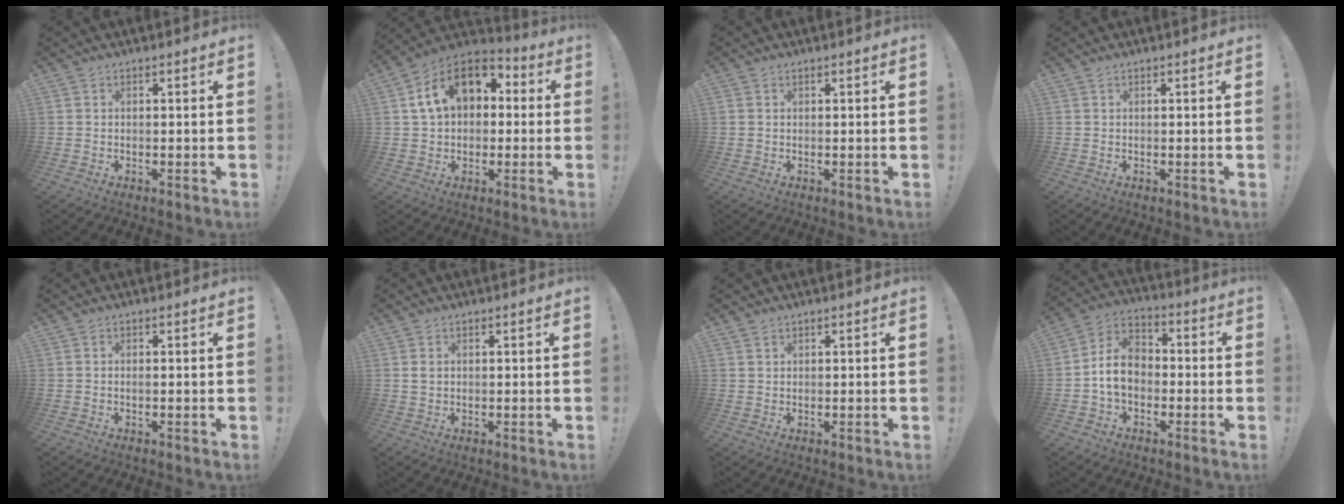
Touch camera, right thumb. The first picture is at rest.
{"total": 17.0, "force": [5.4, 11.6, 11.1], "torque": [-0.184, 0.005, 0.100]}
{"total": 0.7, "force": [0.5, 0.3, 0.3], "torque": [-0.010, 0.002, 0.011]}
{"total": 0.0}
{"total": 0.0}
{"total": 1.4, "force": [0.5, 1.0, 0.8], "torque": [-0.016, 0.003, 0.009]}
{"total": 1.2, "force": [1.0, 0.6, 0.3], "torque": [-0.001, -0.003, 0.019]}
{"total": 10.1, "force": [-1.4, 7.6, 6.5], "torque": [-0.116, 0.014, -0.019]}